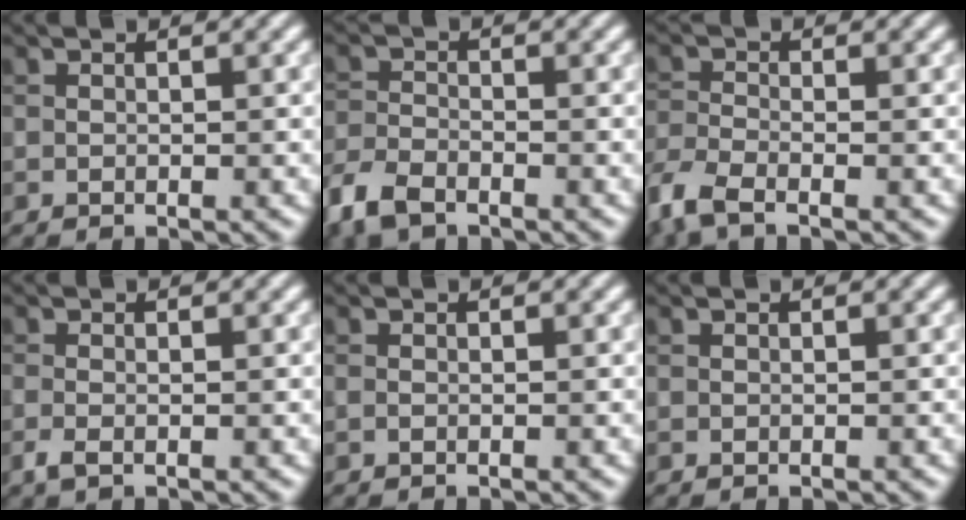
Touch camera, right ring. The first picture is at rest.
{"total": 4.2, "force": [-3.0, 2.0, 2.1], "torque": [-0.048, -0.007, -0.072]}
{"total": 4.1, "force": [-2.9, 1.6, 2.5], "torque": [-0.064, -0.012, -0.074]}
{"total": 1.1, "force": [-0.6, 0.4, 0.9], "torque": [-0.022, -0.005, -0.013]}
{"total": 0.0}
{"total": 0.0}